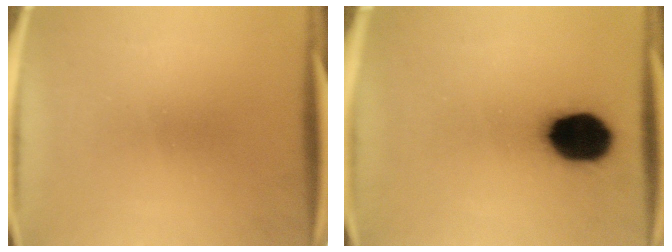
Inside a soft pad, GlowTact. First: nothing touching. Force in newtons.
{"total": 15.1}